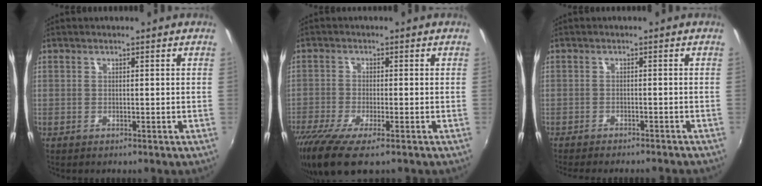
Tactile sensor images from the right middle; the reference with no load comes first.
{"total": 10.3, "force": [-6.9, 2.6, 7.2], "torque": [-0.164, -0.048, -0.126]}
{"total": 8.4, "force": [-7.5, 1.5, 3.5], "torque": [-0.078, -0.019, -0.106]}